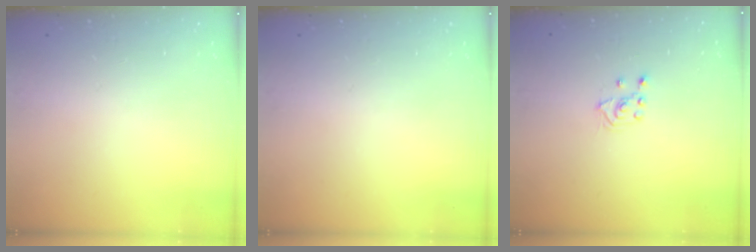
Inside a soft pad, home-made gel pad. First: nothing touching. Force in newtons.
{"total": 0.0}
{"total": 3.0, "press": 2.9, "slide": 0.7}